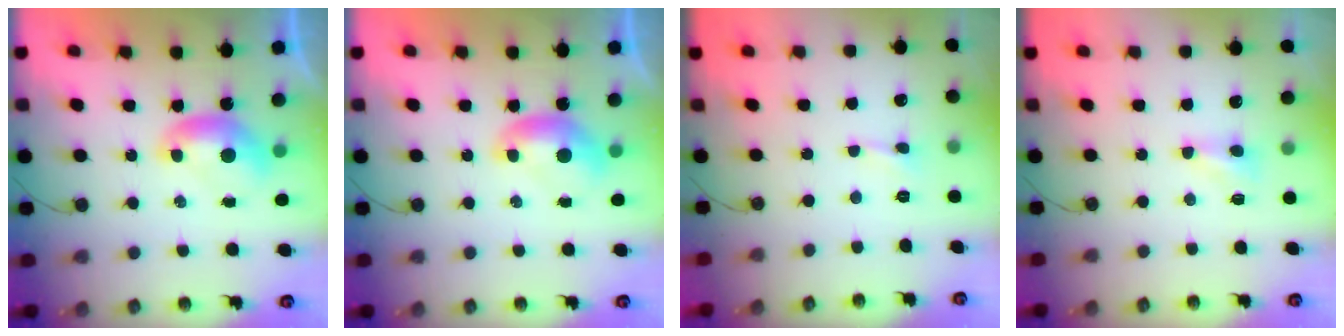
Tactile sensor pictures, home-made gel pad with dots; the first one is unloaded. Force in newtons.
{"total": 0.0}
{"total": 1.3, "press": 1.2, "slide": 0.4}
{"total": 1.6, "press": 1.5, "slide": 0.5}